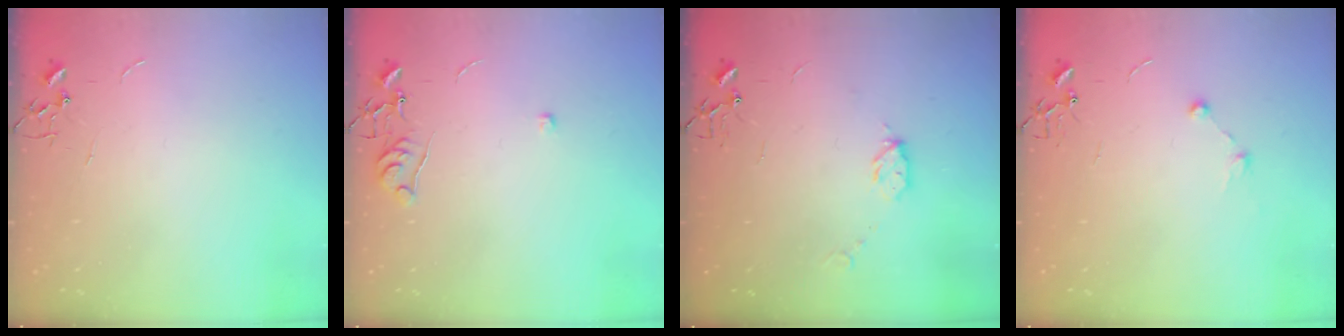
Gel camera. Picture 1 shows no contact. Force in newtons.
{"total": 6.1, "press": 6.1, "slide": 0.7}
{"total": 5.8, "press": 5.8, "slide": 0.7}
{"total": 6.2, "press": 6.2, "slide": 0.7}